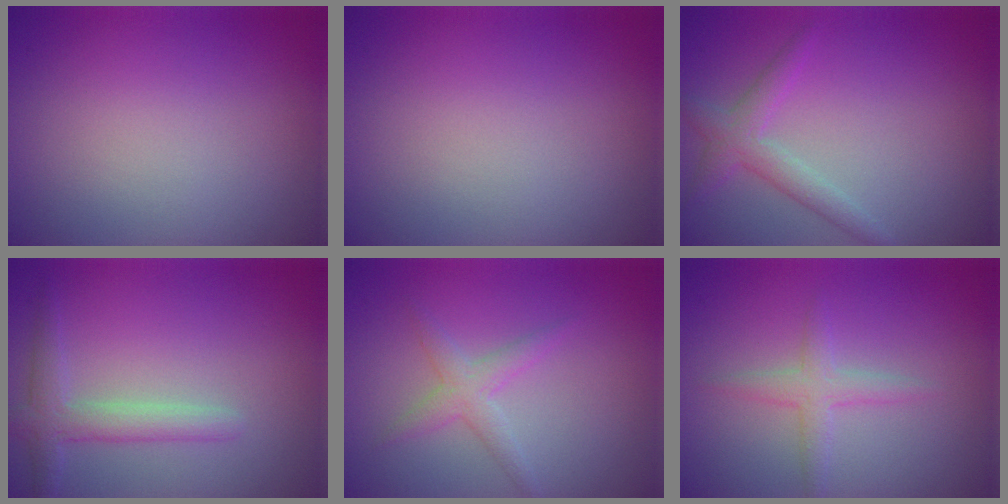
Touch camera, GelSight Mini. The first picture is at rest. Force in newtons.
{"total": 0.0}
{"total": 2.4, "press": 2.4, "slide": 0.2}
{"total": 2.6, "press": 2.6, "slide": 0.2}
{"total": 2.0, "press": 2.0, "slide": 0.1}
{"total": 1.7, "press": 1.7, "slide": 0.1}